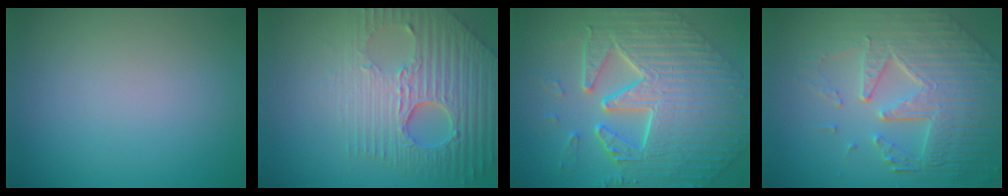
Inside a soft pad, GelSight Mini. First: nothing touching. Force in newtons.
{"total": 8.7, "press": 5.9, "slide": 6.4}
{"total": 10.4, "press": 7.3, "slide": 7.4}
{"total": 8.7, "press": 6.0, "slide": 6.3}